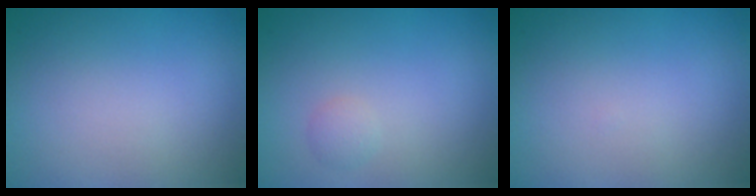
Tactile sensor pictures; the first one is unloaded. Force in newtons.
{"total": 0.8, "press": 0.8, "slide": 0.0}
{"total": 0.0}